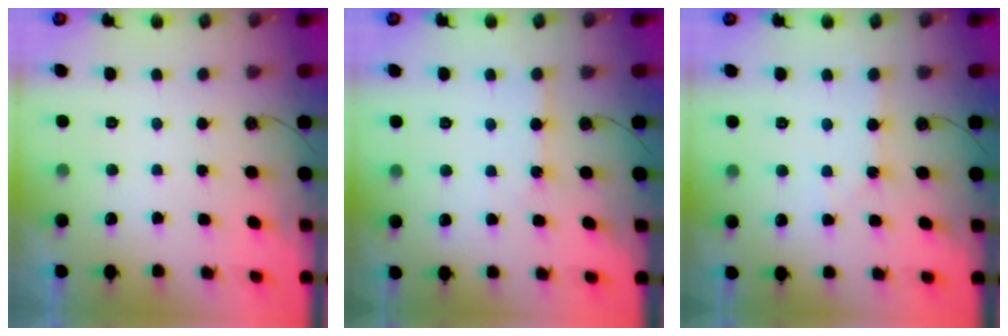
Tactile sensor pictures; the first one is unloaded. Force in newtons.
{"total": 6.4, "press": 6.3, "slide": 0.7}
{"total": 0.9, "press": 0.9, "slide": 0.1}